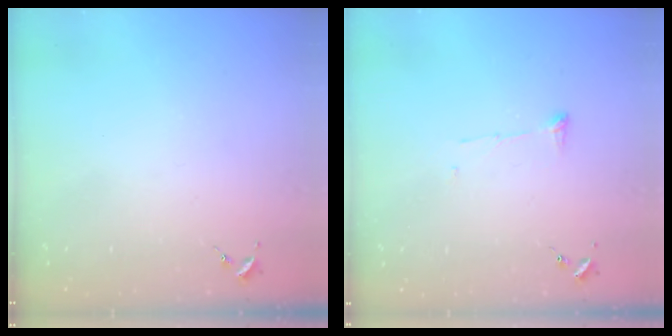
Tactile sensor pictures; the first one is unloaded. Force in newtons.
{"total": 5.0, "press": 5.0, "slide": 0.4}